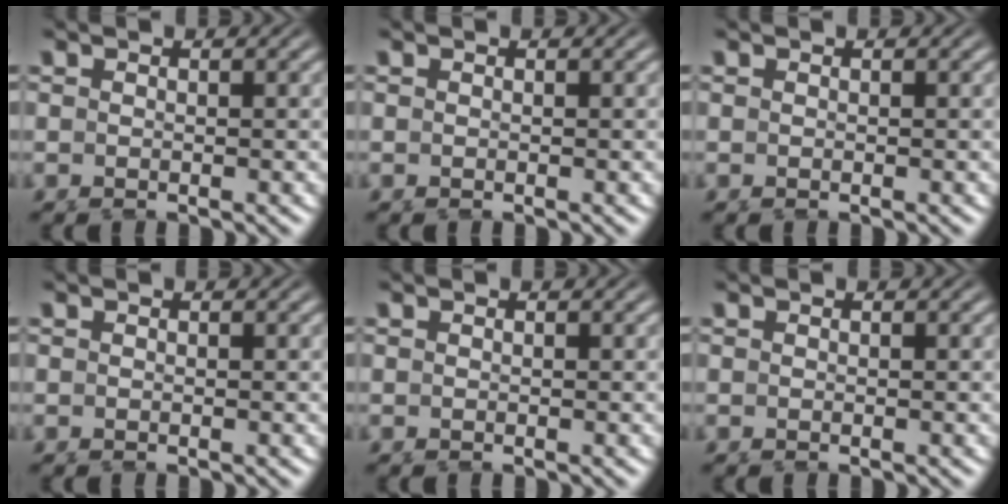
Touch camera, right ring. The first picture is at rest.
{"total": 0.0}
{"total": 0.0}
{"total": 0.0}
{"total": 0.0}
{"total": 0.0}